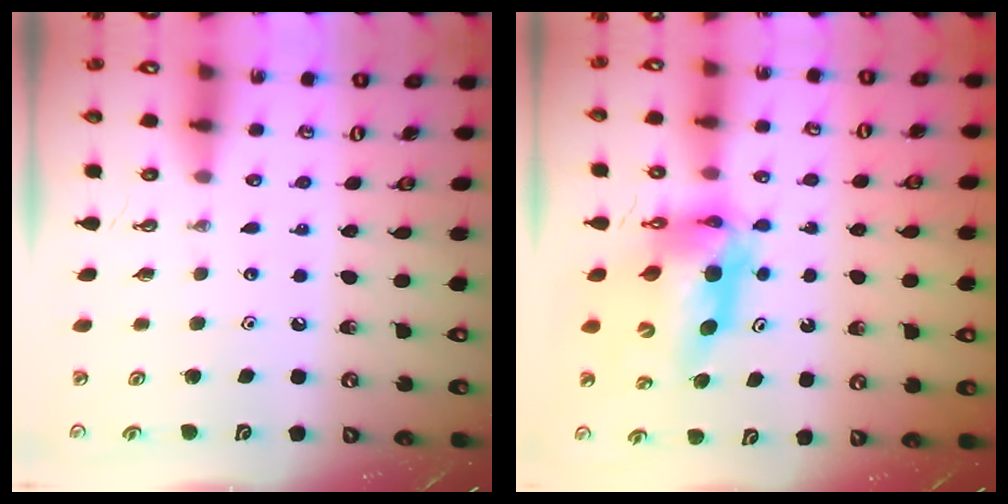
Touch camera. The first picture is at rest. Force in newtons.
{"total": 12.2, "press": 12.2, "slide": 1.1}